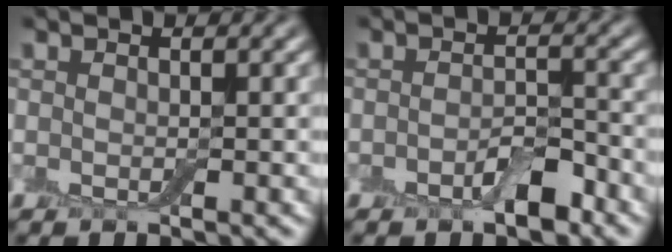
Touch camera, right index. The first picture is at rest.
{"total": 2.8, "force": [-1.4, 1.2, 2.0], "torque": [-0.030, 0.005, -0.022]}